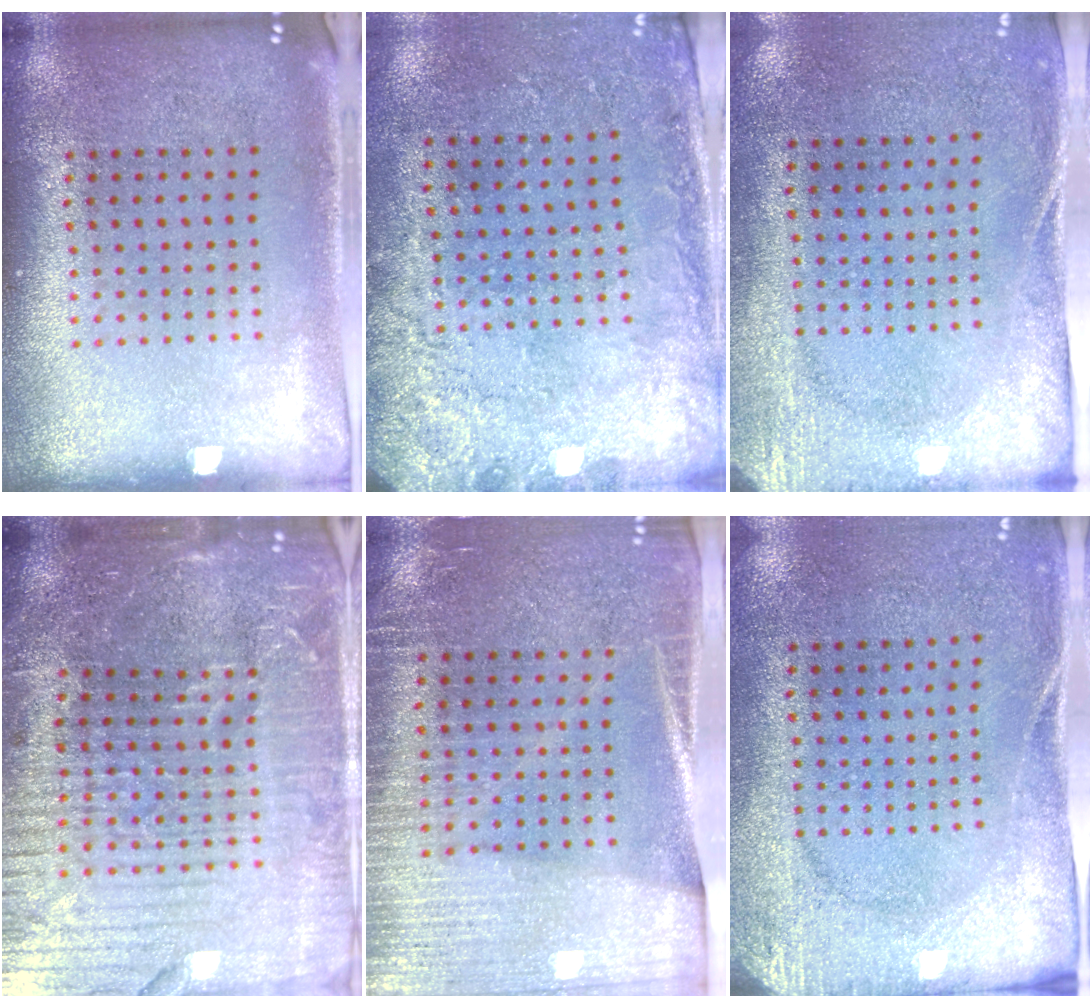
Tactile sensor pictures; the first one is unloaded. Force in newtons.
{"total": 2.7, "press": 2.2, "slide": 1.5}
{"total": 2.7, "press": 2.1, "slide": 1.7}
{"total": 6.2, "press": 5.5, "slide": 2.8}
{"total": 3.4, "press": 3.0, "slide": 1.5}
{"total": 2.6, "press": 2.0, "slide": 1.6}